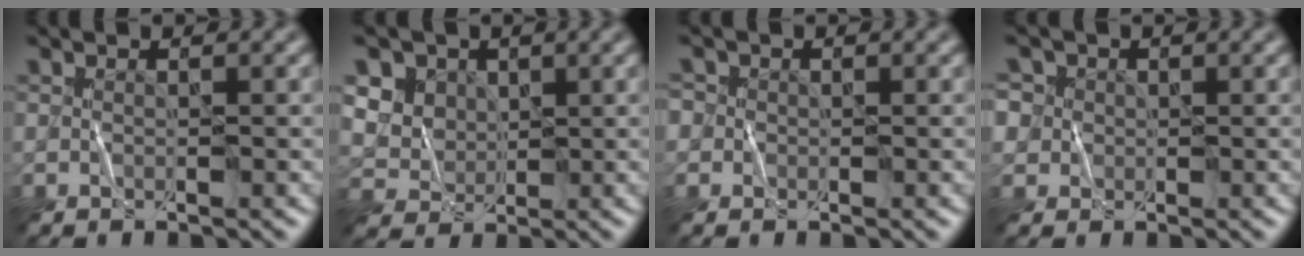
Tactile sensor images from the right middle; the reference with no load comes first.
{"total": 7.6, "force": [3.9, 6.0, 2.8], "torque": [-0.071, 0.023, 0.060]}
{"total": 1.7, "force": [0.4, 1.6, 0.2], "torque": [0.006, 0.003, -0.020]}
{"total": 4.1, "force": [1.6, 3.7, 0.9], "torque": [-0.024, 0.022, 0.007]}